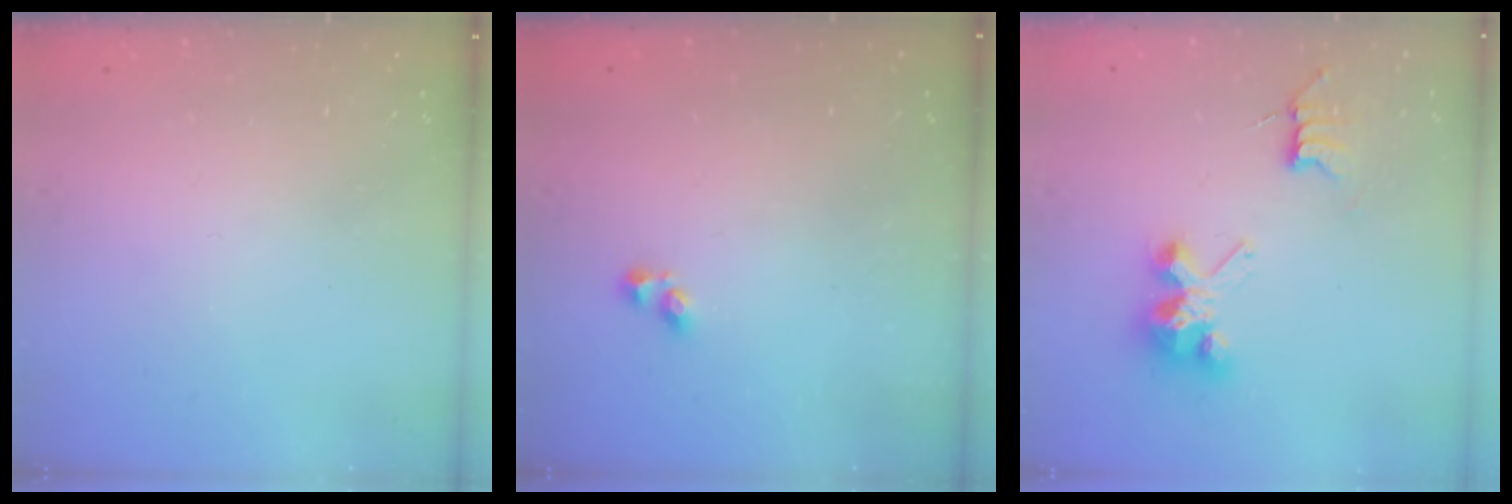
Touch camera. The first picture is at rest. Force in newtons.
{"total": 1.6, "press": 1.5, "slide": 0.3}
{"total": 7.1, "press": 7.1, "slide": 0.2}